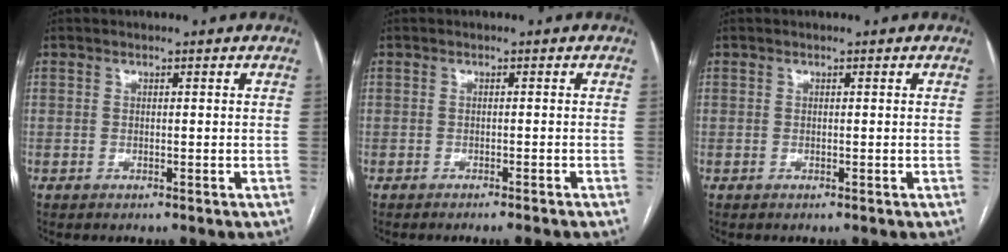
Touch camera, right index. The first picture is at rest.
{"total": 3.2, "force": [-2.7, -0.6, 1.5], "torque": [-0.016, 0.000, -0.036]}
{"total": 0.0}